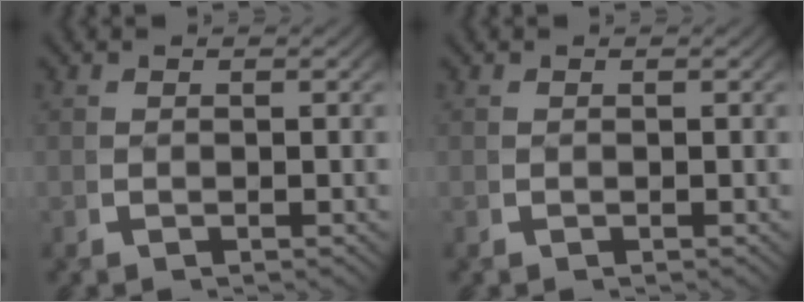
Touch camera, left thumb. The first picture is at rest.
{"total": 0.0}